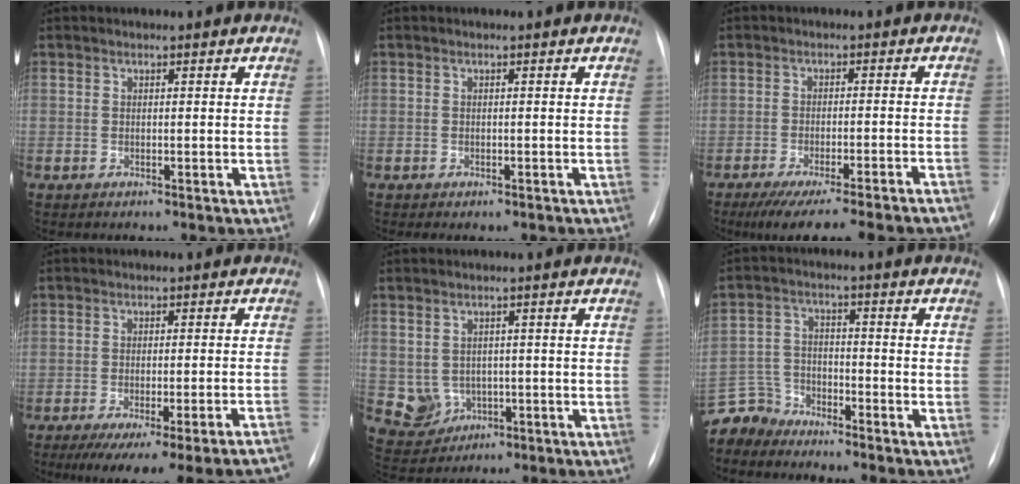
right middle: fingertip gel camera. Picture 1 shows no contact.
{"total": 1.1, "force": [-0.7, 0.6, 0.5], "torque": [-0.012, -0.002, -0.005]}
{"total": 17.1, "force": [-14.6, 1.0, 8.8], "torque": [-0.092, -0.023, -0.194]}
{"total": 18.4, "force": [-15.8, 0.2, 9.5], "torque": [-0.071, -0.022, -0.198]}
{"total": 4.8, "force": [-0.6, 4.5, 1.3], "torque": [-0.024, 0.008, 0.006]}
{"total": 6.3, "force": [-6.0, 1.6, -1.1], "torque": [0.015, 0.003, -0.123]}